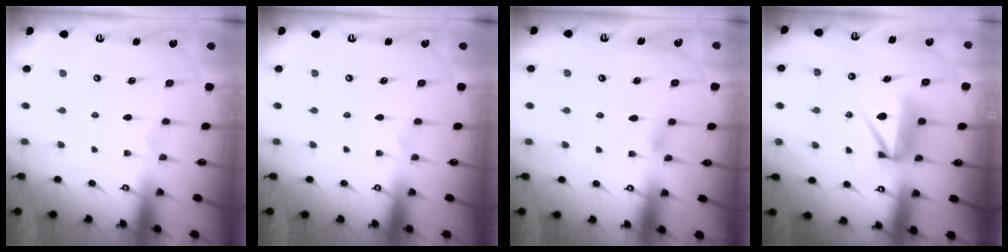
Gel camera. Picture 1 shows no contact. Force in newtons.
{"total": 0.0}
{"total": 3.6, "press": 3.6, "slide": 0.3}
{"total": 8.3, "press": 8.2, "slide": 0.9}